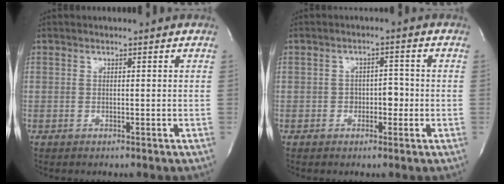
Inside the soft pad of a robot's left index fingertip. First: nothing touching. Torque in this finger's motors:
{"motor_torque": [0.08, 0.00, 0.01, 0.00]}